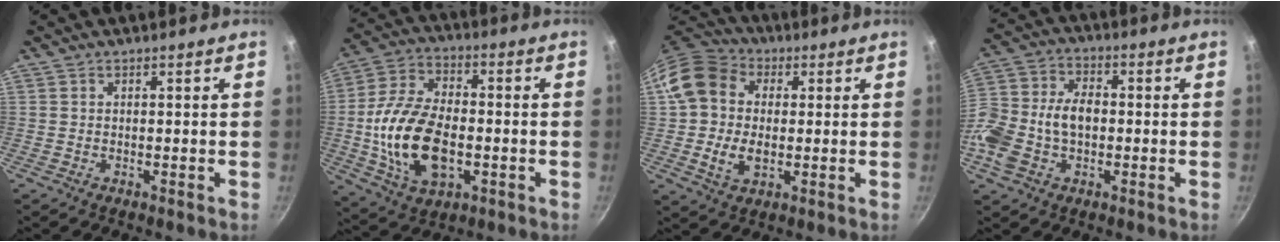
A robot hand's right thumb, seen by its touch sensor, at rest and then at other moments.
{"total": 18.2, "force": [-2.8, 10.7, 14.5], "torque": [-0.268, 0.021, -0.051]}
{"total": 14.1, "force": [1.0, 10.8, 9.1], "torque": [-0.156, 0.014, 0.005]}
{"total": 14.4, "force": [-2.3, 9.7, 10.4], "torque": [-0.201, 0.037, -0.053]}